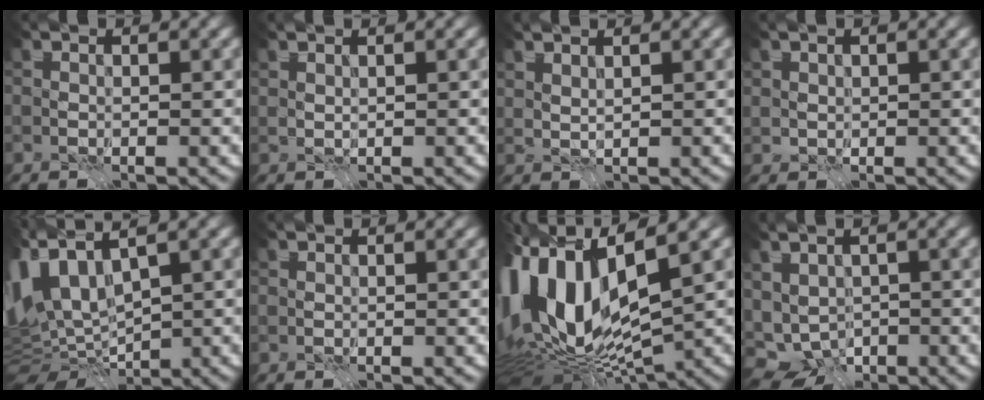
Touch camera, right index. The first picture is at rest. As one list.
[{"total": 0.7, "force": [0.6, -0.5, -0.1], "torque": [-0.001, 0.000, 0.013]}, {"total": 1.1, "force": [1.1, -0.4, 0.2], "torque": [-0.005, -0.004, 0.023]}, {"total": 1.0, "force": [0.7, 0.7, 0.0], "torque": [-0.002, -0.001, 0.018]}, {"total": 10.9, "force": [1.2, 5.1, 9.6], "torque": [-0.213, -0.003, 0.044]}, {"total": 0.0}, {"total": 14.8, "force": [0.8, 6.7, 13.1], "torque": [-0.282, 0.009, 0.019]}, {"total": 5.3, "force": [-1.6, 4.0, 3.0], "torque": [-0.056, -0.008, -0.017]}]